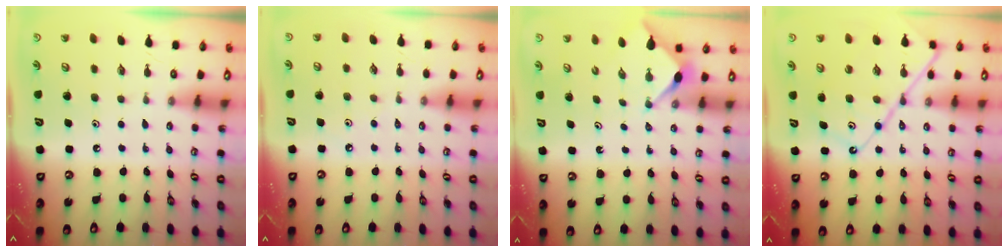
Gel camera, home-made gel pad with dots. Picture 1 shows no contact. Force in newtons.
{"total": 1.7, "press": 1.7, "slide": 0.4}
{"total": 2.8, "press": 2.8, "slide": 0.3}
{"total": 12.1, "press": 12.0, "slide": 1.4}